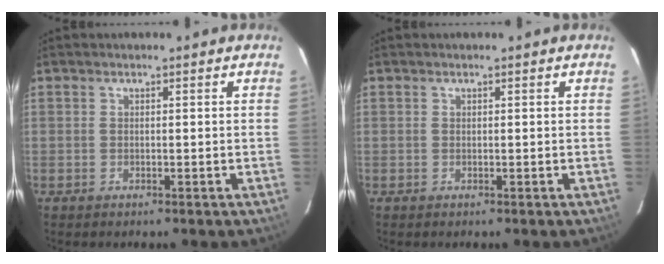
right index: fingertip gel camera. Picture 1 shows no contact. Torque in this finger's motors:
{"motor_torque": [0.16, 0.11, 0.06, -0.01]}